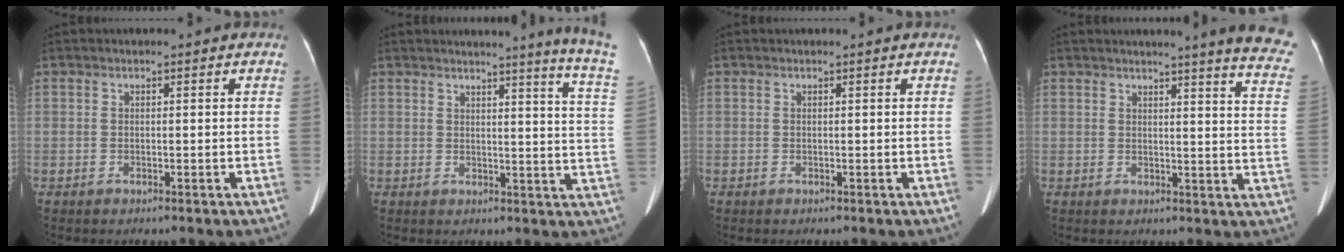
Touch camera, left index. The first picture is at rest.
{"total": 11.0, "force": [9.8, -2.3, 4.5], "torque": [-0.053, -0.085, 0.089]}
{"total": 0.0}
{"total": 12.7, "force": [11.1, -0.4, 6.1], "torque": [-0.055, -0.074, 0.098]}